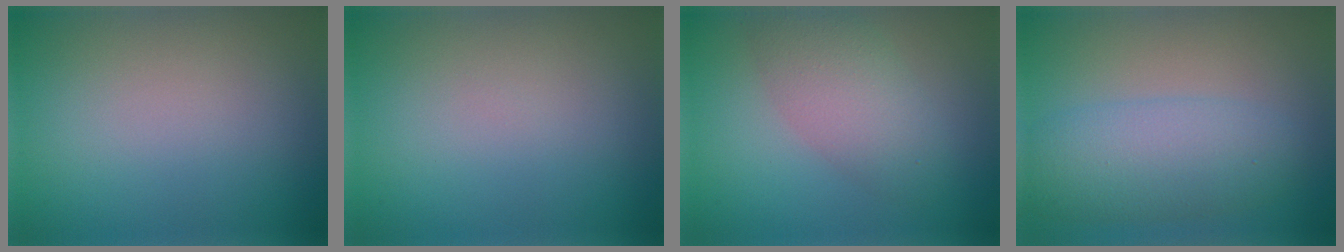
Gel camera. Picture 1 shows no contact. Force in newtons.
{"total": 0.0}
{"total": 4.2, "press": 4.2, "slide": 0.1}
{"total": 5.4, "press": 5.4, "slide": 0.2}